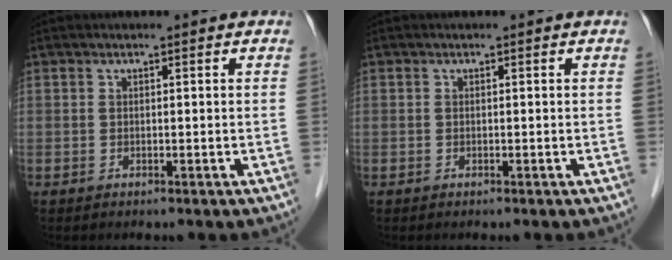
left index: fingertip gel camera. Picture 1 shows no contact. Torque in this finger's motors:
{"motor_torque": [0.02, 0.00, -0.01, 0.00]}